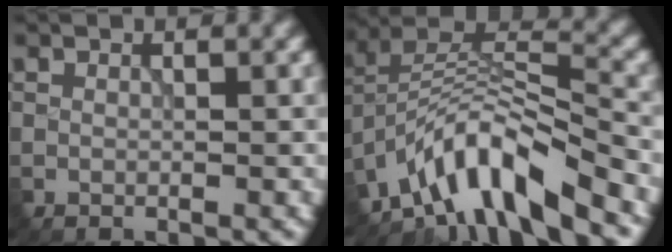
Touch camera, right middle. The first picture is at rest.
{"total": 9.4, "force": [-6.5, 2.8, 6.2], "torque": [-0.095, 0.008, -0.126]}